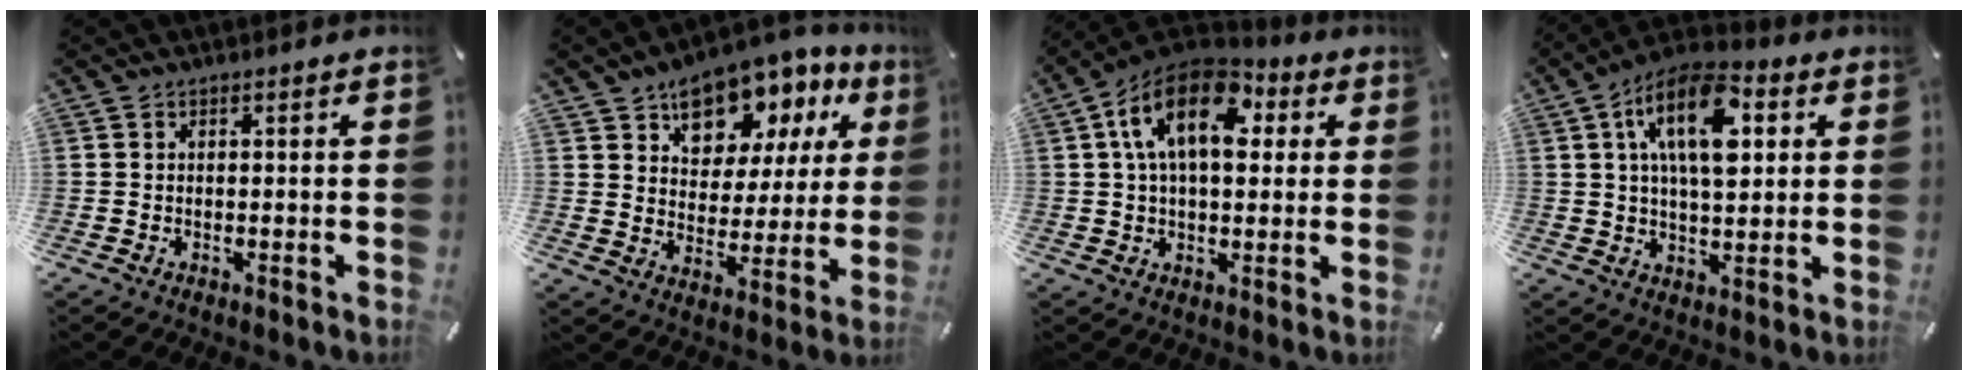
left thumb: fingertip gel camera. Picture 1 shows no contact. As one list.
[{"total": 12.6, "force": [9.1, 7.6, 4.0], "torque": [-0.060, -0.076, 0.162]}, {"total": 16.5, "force": [5.0, 9.5, 12.5], "torque": [-0.221, -0.003, 0.082]}, {"total": 15.2, "force": [4.9, 7.8, 12.1], "torque": [-0.206, -0.003, 0.081]}]